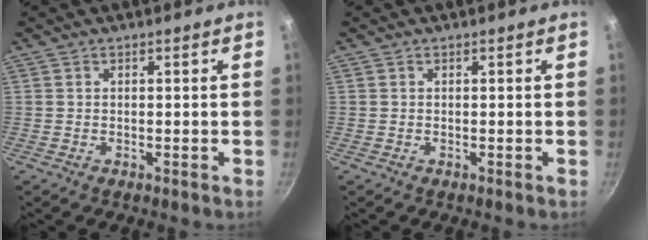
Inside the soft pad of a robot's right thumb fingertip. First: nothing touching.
{"total": 0.0}